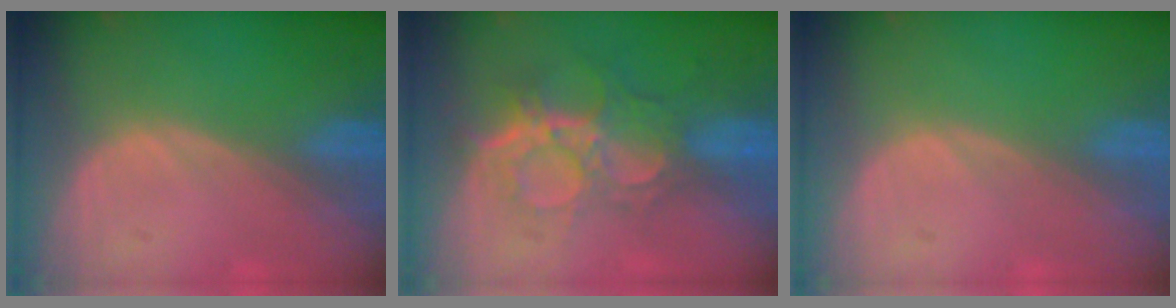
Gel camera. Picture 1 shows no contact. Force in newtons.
{"total": 9.4, "press": 8.0, "slide": 5.0}
{"total": 0.0}